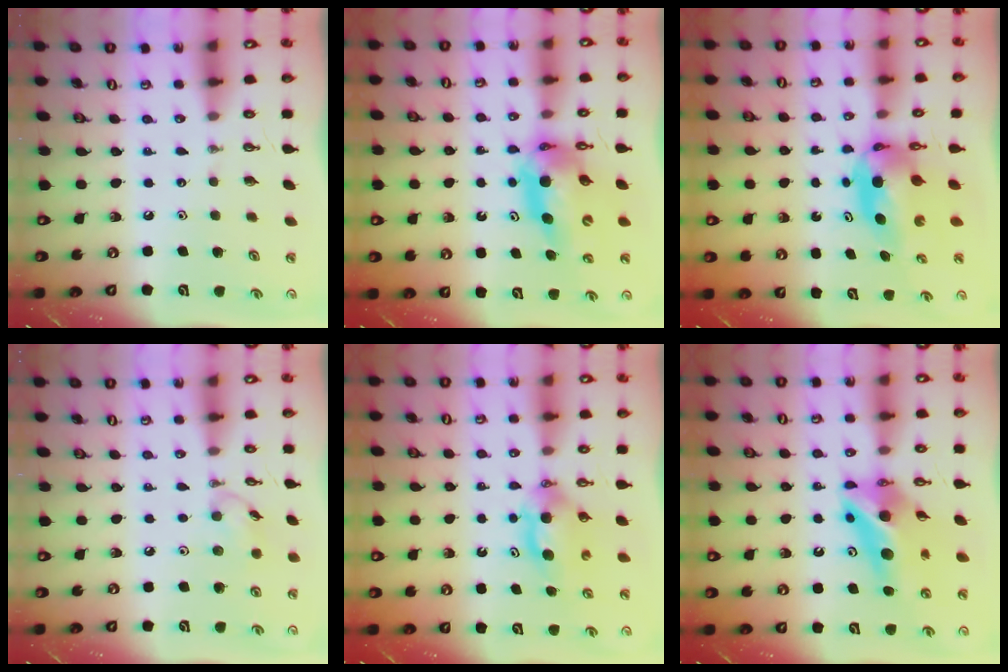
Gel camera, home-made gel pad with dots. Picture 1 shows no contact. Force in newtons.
{"total": 11.3, "press": 11.3, "slide": 1.2}
{"total": 6.0, "press": 5.9, "slide": 1.1}
{"total": 7.2, "press": 7.2, "slide": 0.8}
{"total": 6.2, "press": 5.9, "slide": 1.7}
{"total": 13.4, "press": 13.4, "slide": 1.3}